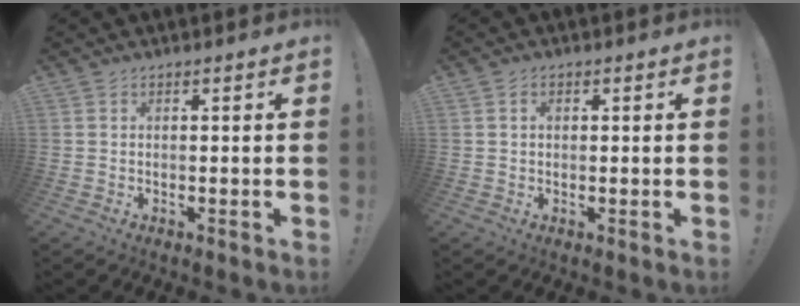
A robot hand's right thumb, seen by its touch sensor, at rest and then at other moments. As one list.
[{"total": 1.3, "force": [0.2, 1.1, 0.7], "torque": [-0.007, 0.002, 0.003]}]